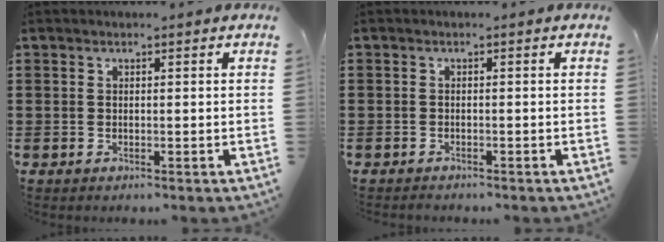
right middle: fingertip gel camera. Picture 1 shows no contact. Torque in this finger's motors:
{"motor_torque": [0.92, 0.08, 0.04, 0.04]}